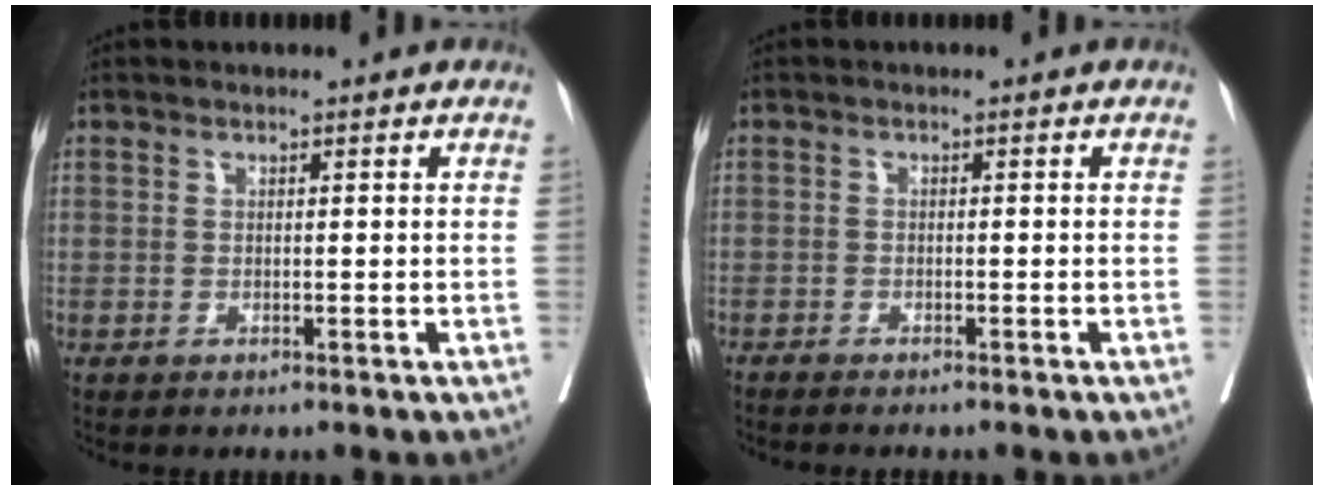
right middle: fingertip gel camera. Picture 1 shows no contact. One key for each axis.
{"total": 3.0, "fx": -2.6, "fy": -0.3, "fz": 1.4, "tx": -0.018, "ty": -0.003, "tz": -0.039}